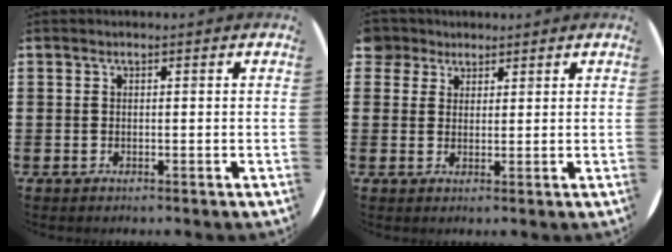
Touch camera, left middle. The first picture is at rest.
{"total": 2.9, "force": [2.3, 1.8, 0.0], "torque": [-0.001, 0.004, 0.045]}